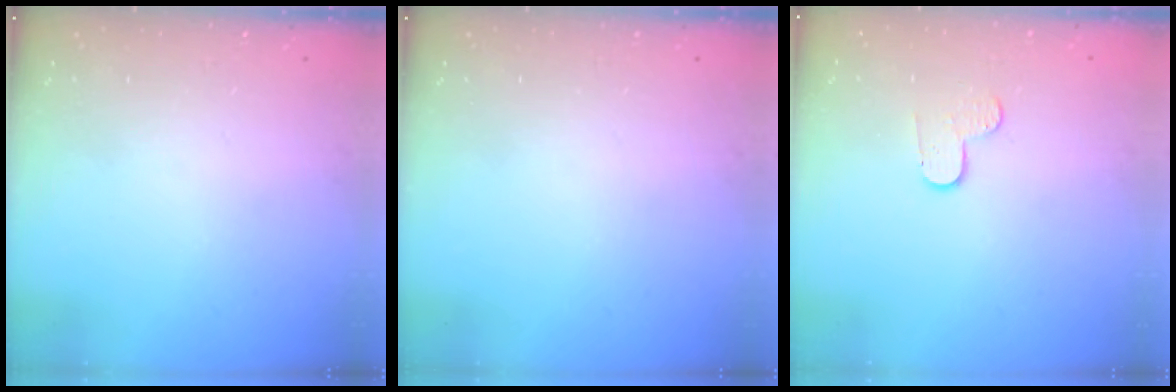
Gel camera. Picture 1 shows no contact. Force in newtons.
{"total": 0.0}
{"total": 6.2, "press": 6.2, "slide": 0.6}